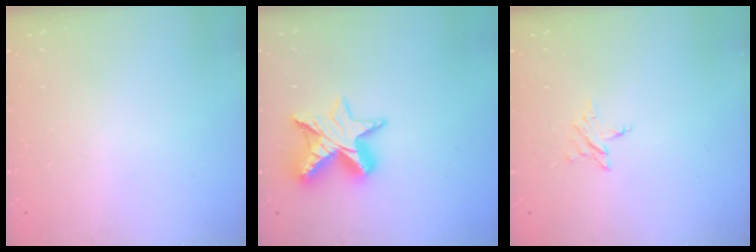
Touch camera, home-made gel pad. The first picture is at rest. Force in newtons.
{"total": 11.7, "press": 11.7, "slide": 1.0}
{"total": 2.7, "press": 2.7, "slide": 0.2}